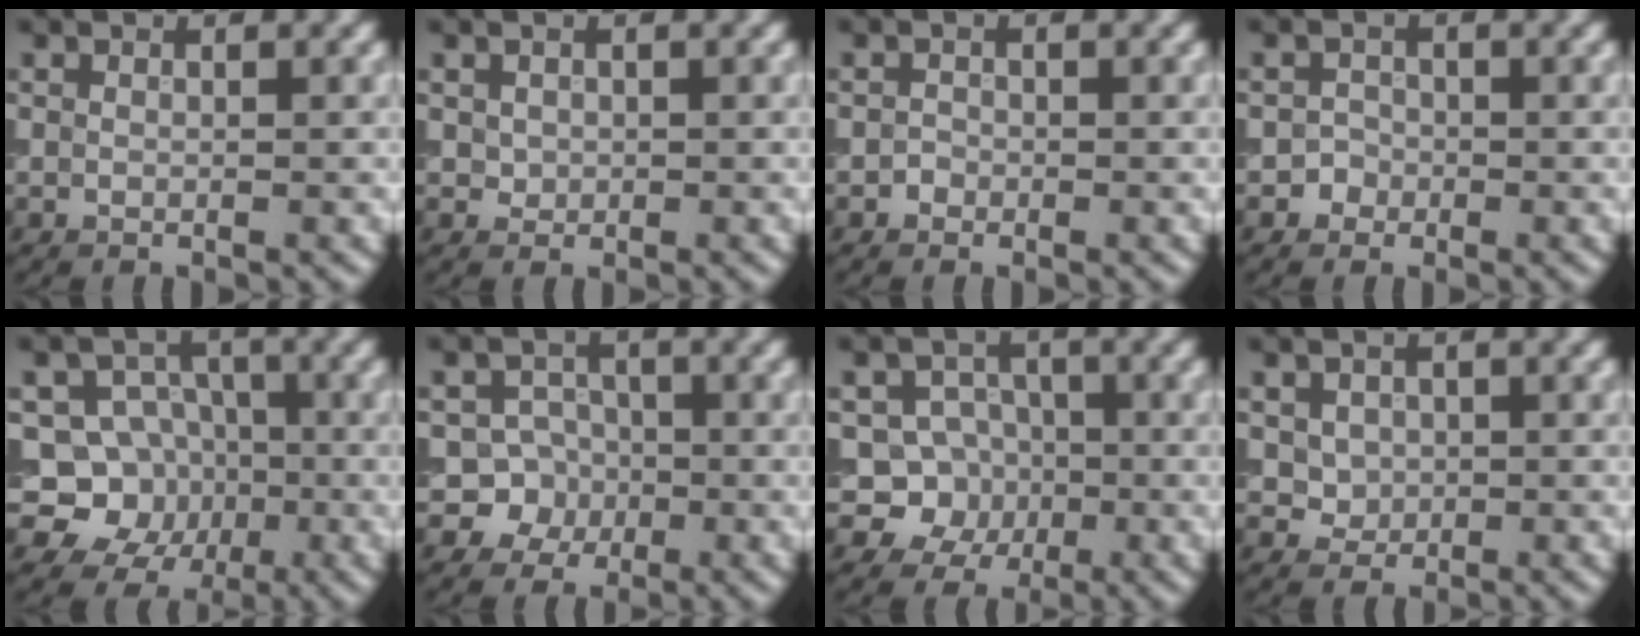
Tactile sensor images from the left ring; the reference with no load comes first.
{"total": 1.0, "force": [0.1, 0.9, 0.4], "torque": [-0.008, -0.004, 0.005]}
{"total": 0.8, "force": [-0.5, 0.6, 0.0], "torque": [0.005, -0.001, -0.014]}
{"total": 1.2, "force": [-0.6, 1.1, 0.0], "torque": [0.016, 0.001, -0.017]}
{"total": 7.7, "force": [-2.0, 7.1, 2.3], "torque": [-0.025, 0.019, -0.069]}
{"total": 4.6, "force": [-1.4, 4.2, 0.9], "torque": [0.017, 0.008, -0.047]}
{"total": 4.4, "force": [-0.9, 4.1, 1.4], "torque": [0.005, 0.001, -0.037]}
{"total": 2.9, "force": [0.6, 2.4, 1.4], "torque": [-0.031, 0.002, 0.018]}